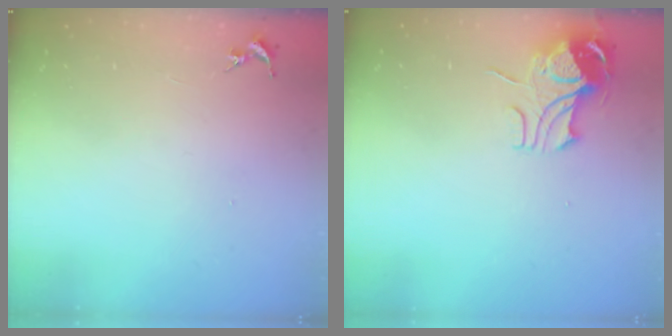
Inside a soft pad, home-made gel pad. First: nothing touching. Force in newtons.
{"total": 9.8, "press": 9.7, "slide": 1.1}